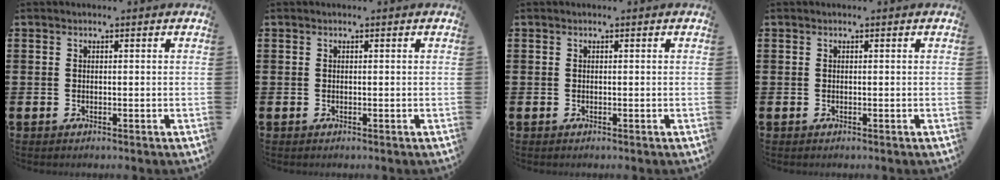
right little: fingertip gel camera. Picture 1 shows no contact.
{"total": 0.0}
{"total": 0.0}
{"total": 0.0}